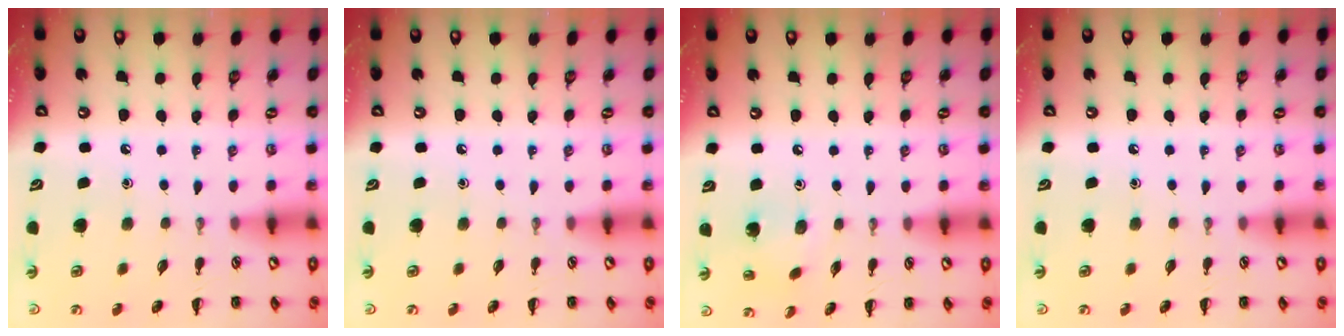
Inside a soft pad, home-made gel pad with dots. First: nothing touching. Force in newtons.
{"total": 0.0}
{"total": 2.1, "press": 2.0, "slide": 0.6}
{"total": 0.0}